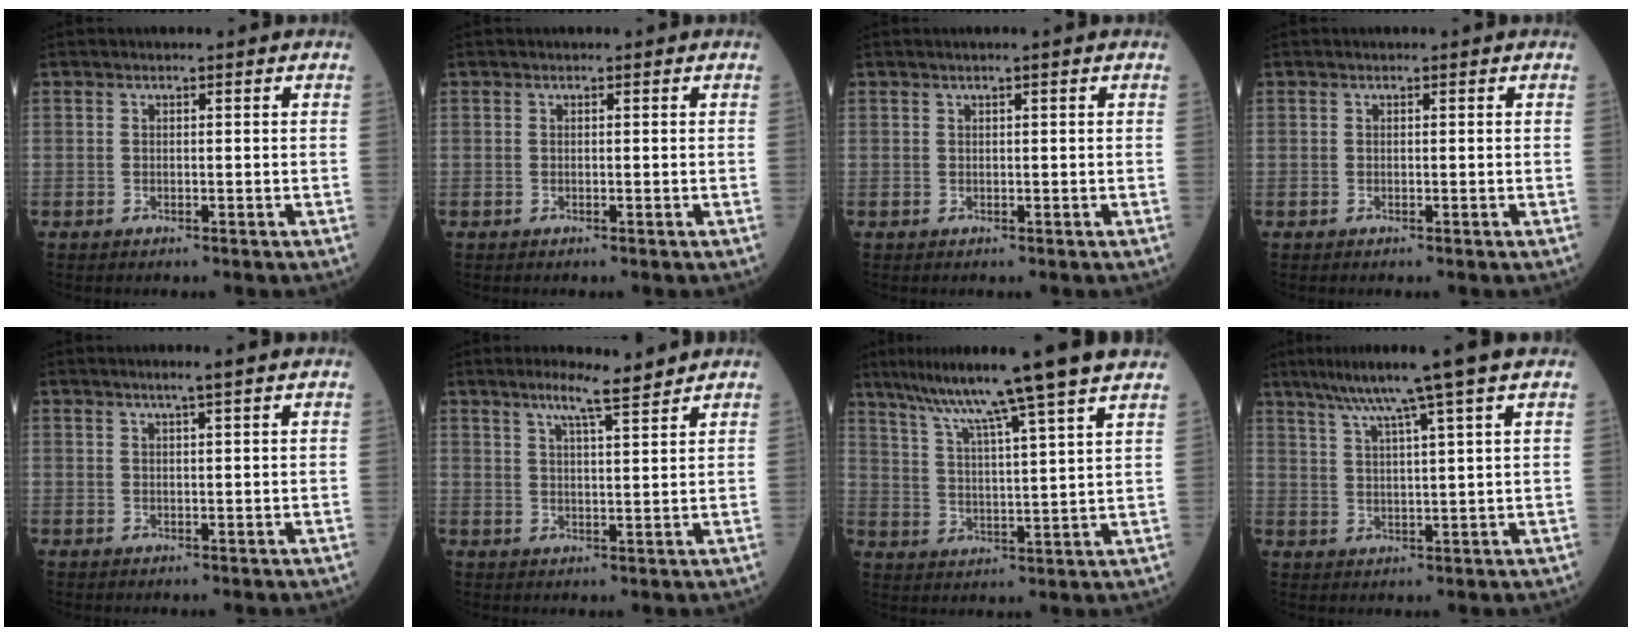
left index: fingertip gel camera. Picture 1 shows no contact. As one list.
[{"total": 0.0}, {"total": 0.7, "force": [0.3, -0.2, 0.6], "torque": [-0.016, 0.000, 0.010]}, {"total": 0.0}, {"total": 1.9, "force": [1.2, -0.6, 1.3], "torque": [-0.023, -0.003, 0.024]}, {"total": 5.6, "force": [4.5, -0.3, 3.2], "torque": [-0.056, 0.002, 0.076]}, {"total": 15.6, "force": [12.1, -1.7, 9.7], "torque": [-0.158, 0.012, 0.176]}, {"total": 9.8, "force": [7.0, -1.9, 6.6], "torque": [-0.109, 0.014, 0.109]}]